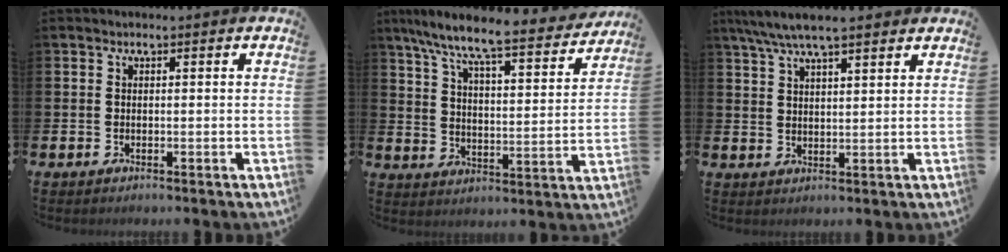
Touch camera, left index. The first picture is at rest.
{"total": 8.7, "force": [7.8, 0.7, 3.8], "torque": [-0.100, -0.055, 0.127]}
{"total": 6.6, "force": [5.6, 1.2, 3.2], "torque": [-0.072, -0.011, 0.102]}